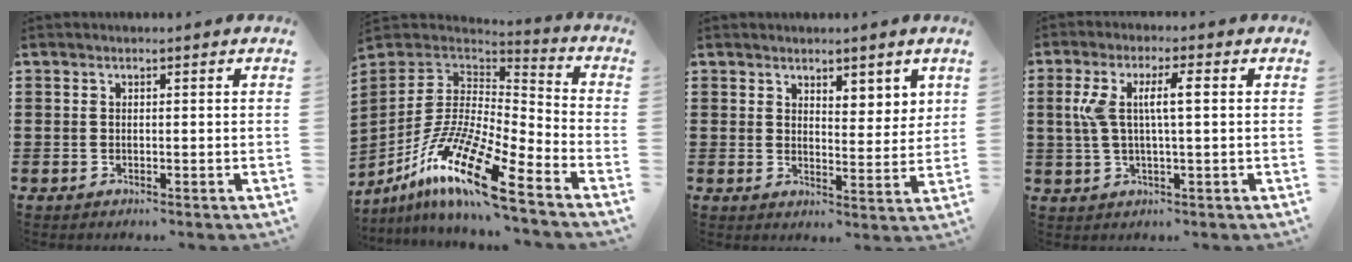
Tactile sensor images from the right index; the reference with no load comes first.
{"total": 15.2, "force": [-10.5, 3.9, 10.2], "torque": [-0.209, 0.025, -0.200]}
{"total": 3.4, "force": [2.9, 1.7, 0.6], "torque": [-0.013, -0.002, 0.052]}
{"total": 6.6, "force": [0.8, 1.4, 6.4], "torque": [-0.143, -0.006, 0.003]}